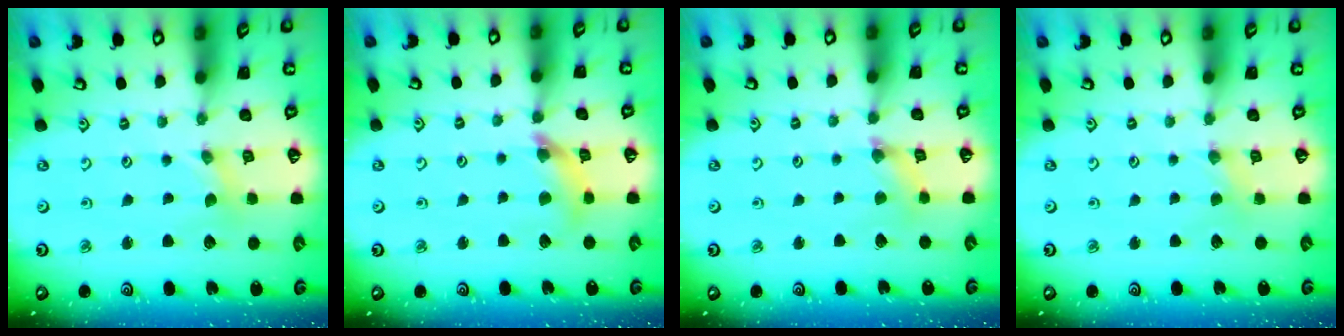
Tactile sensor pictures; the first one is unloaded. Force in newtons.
{"total": 8.4, "press": 8.4, "slide": 0.8}
{"total": 2.8, "press": 2.8, "slide": 0.3}
{"total": 2.4, "press": 2.4, "slide": 0.4}